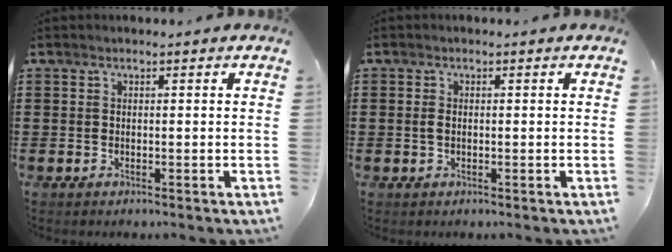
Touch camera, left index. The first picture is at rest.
{"total": 1.2, "force": [-0.1, 0.9, 0.7], "torque": [-0.016, 0.004, -0.003]}